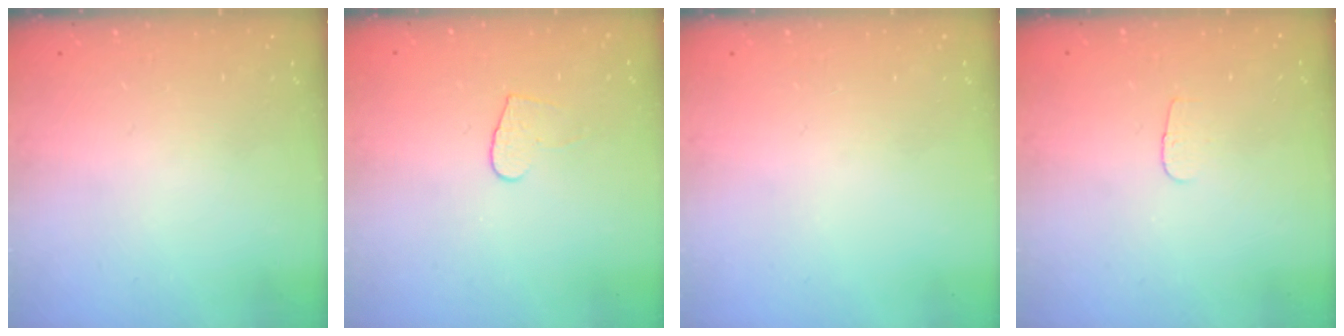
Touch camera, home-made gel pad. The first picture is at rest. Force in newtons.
{"total": 4.7, "press": 4.7, "slide": 0.4}
{"total": 0.0}
{"total": 2.9, "press": 2.8, "slide": 0.3}